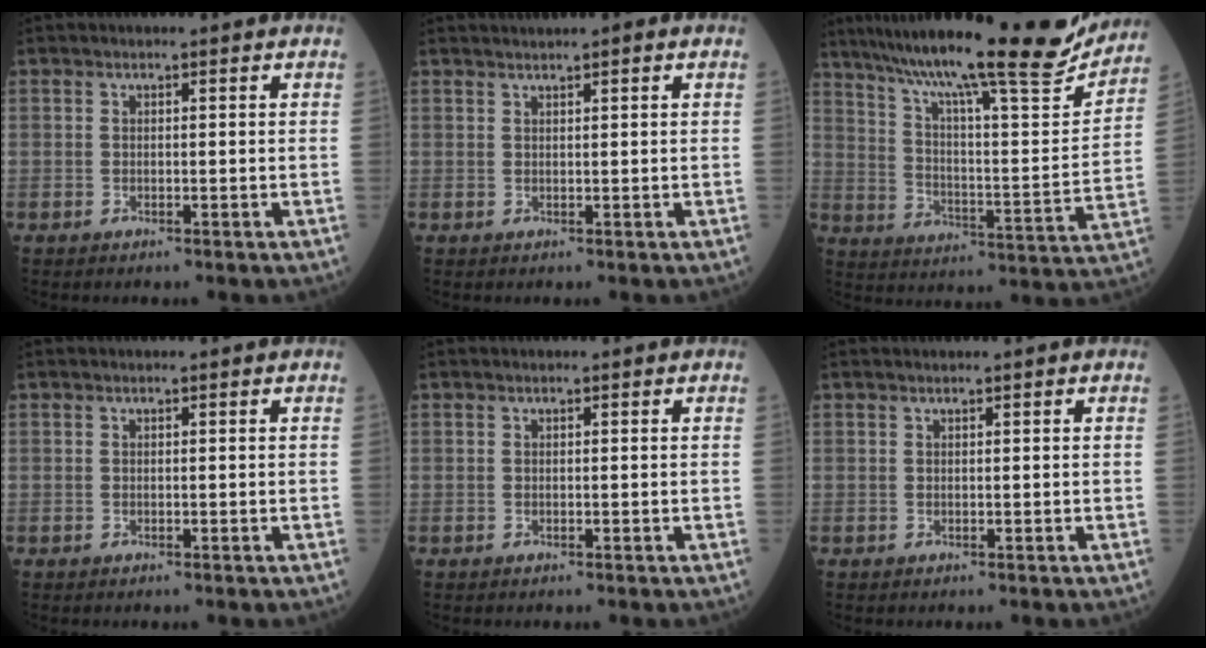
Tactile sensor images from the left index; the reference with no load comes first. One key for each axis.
{"total": 3.4, "fx": 2.6, "fy": 0.1, "fz": 2.1, "tx": -0.035, "ty": 0.026, "tz": 0.043}
{"total": 25.6, "fx": 21.6, "fy": 1.9, "fz": 13.5, "tx": -0.229, "ty": -0.031, "tz": 0.312}
{"total": 0.0}
{"total": 0.0}
{"total": 0.9, "fx": 0.8, "fy": 0.1, "fz": 0.4, "tx": -0.005, "ty": 0.011, "tz": 0.015}